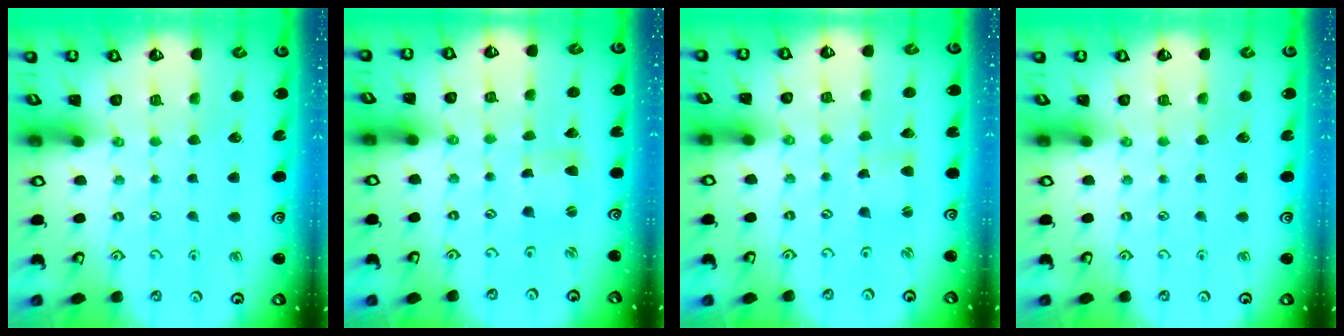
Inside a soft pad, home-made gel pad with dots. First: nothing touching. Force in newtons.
{"total": 1.0, "press": 1.0, "slide": 0.2}
{"total": 2.4, "press": 2.4, "slide": 0.3}
{"total": 0.0}